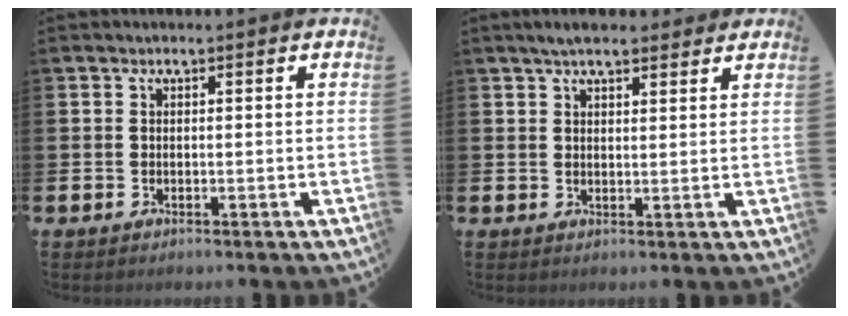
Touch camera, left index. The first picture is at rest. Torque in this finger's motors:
{"motor_torque": [0.68, -0.87, 0.41, 0.03]}